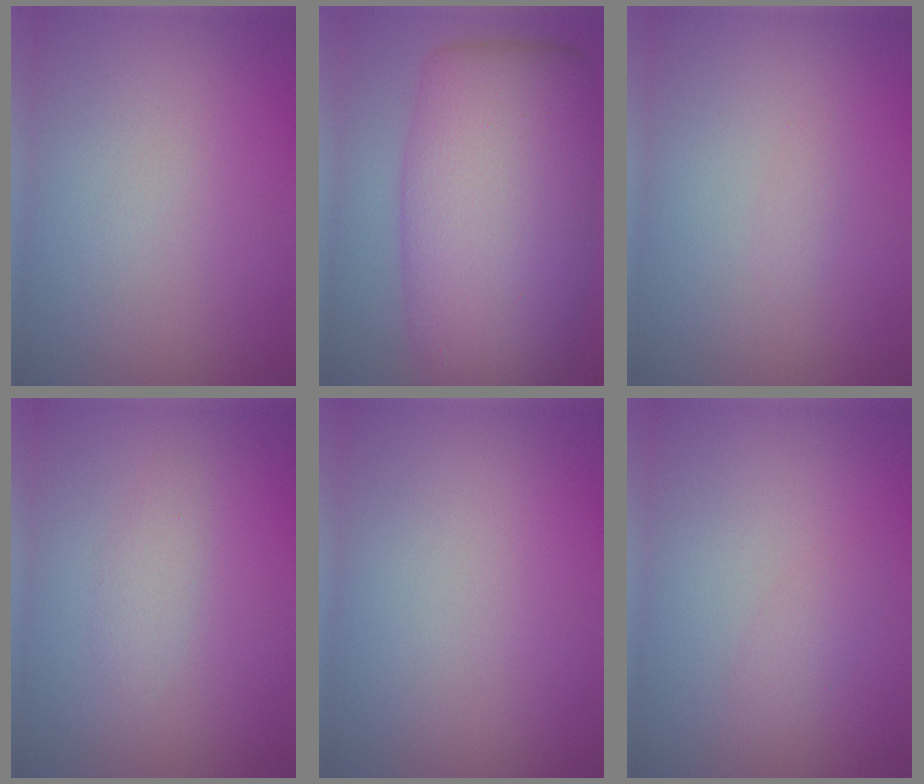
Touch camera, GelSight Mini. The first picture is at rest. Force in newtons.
{"total": 14.3, "press": 14.3, "slide": 0.1}
{"total": 0.6, "press": 0.6, "slide": 0.0}
{"total": 1.3, "press": 1.3, "slide": 0.0}
{"total": 0.0}
{"total": 1.2, "press": 1.2, "slide": 0.0}